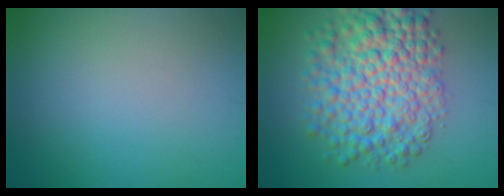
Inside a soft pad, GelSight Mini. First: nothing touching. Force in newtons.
{"total": 8.5, "press": 8.5, "slide": 0.1}